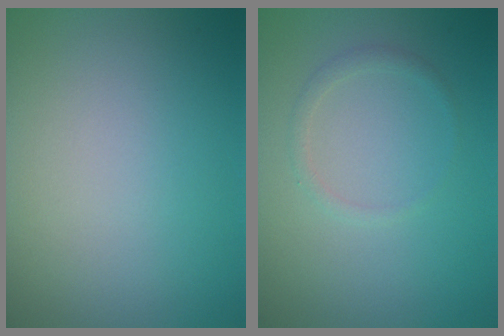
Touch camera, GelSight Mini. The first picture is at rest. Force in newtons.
{"total": 1.0, "press": 1.0, "slide": 0.1}